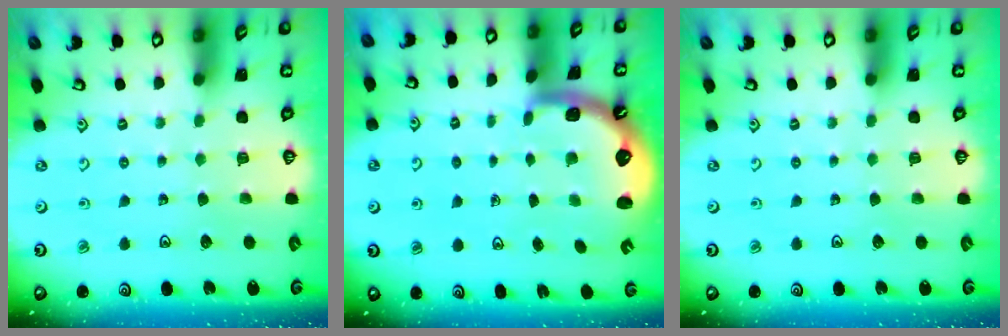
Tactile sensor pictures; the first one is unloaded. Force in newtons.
{"total": 1.5, "press": 1.3, "slide": 0.6}
{"total": 0.0}